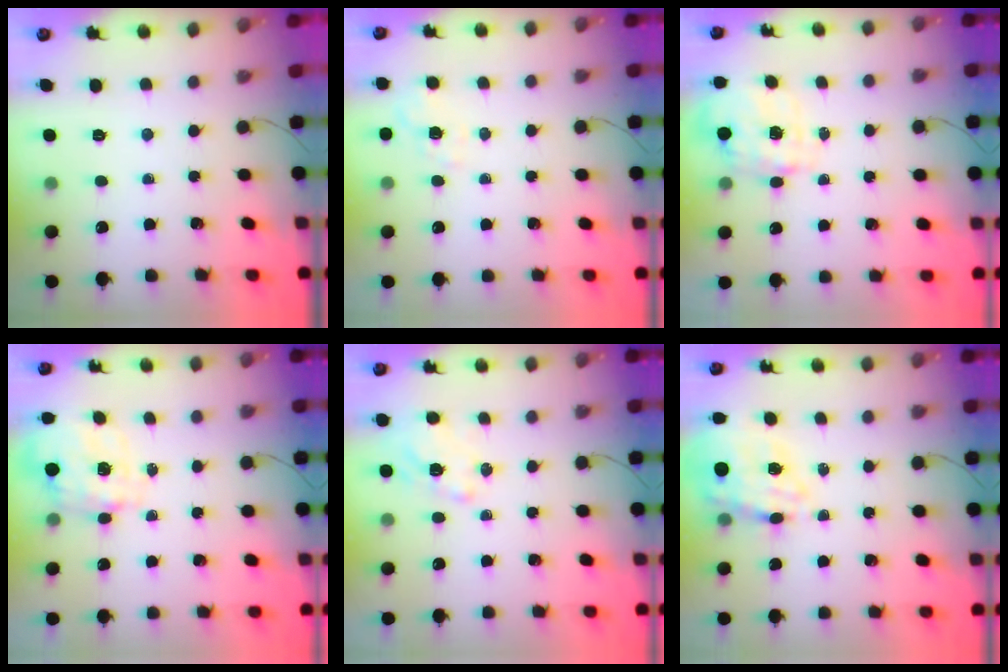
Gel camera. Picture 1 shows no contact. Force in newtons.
{"total": 2.2, "press": 1.6, "slide": 1.6}
{"total": 3.7, "press": 3.7, "slide": 0.8}
{"total": 2.5, "press": 2.3, "slide": 1.0}
{"total": 1.2, "press": 0.2, "slide": 1.2}
{"total": 14.4, "press": 14.1, "slide": 3.1}